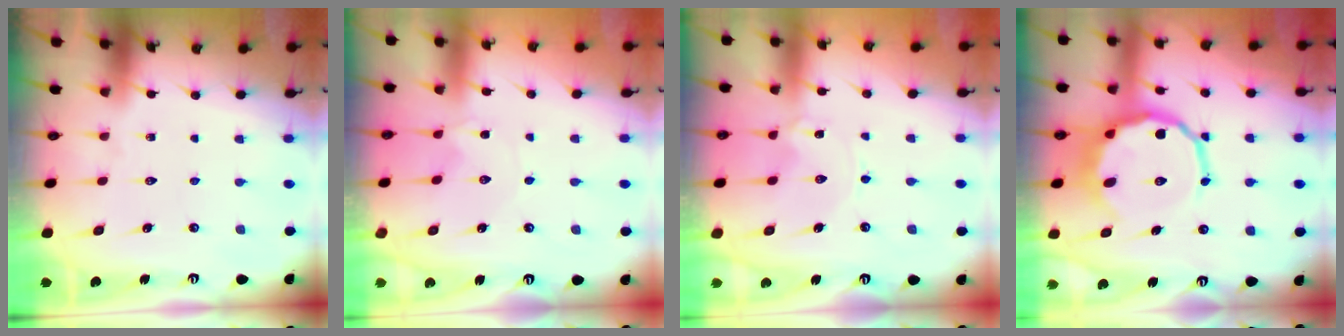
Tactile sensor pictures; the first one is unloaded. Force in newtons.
{"total": 0.0}
{"total": 0.7, "press": 0.6, "slide": 0.3}
{"total": 11.2, "press": 10.6, "slide": 3.6}